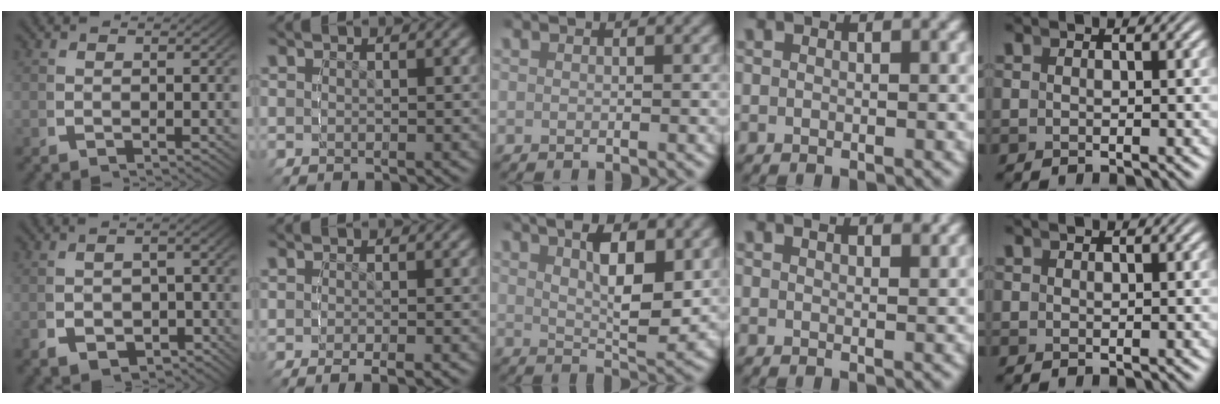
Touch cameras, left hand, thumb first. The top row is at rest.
{"thumb": {"total": 4.7, "force": [-2.1, 3.1, 2.8], "torque": [-0.045, -0.018, -0.025]}, "index": {"total": 1.2, "force": [-0.8, -0.3, 1.0], "torque": [-0.020, -0.001, -0.013]}, "middle": {"total": 6.6, "force": [3.0, 2.6, 5.3], "torque": [-0.077, -0.008, 0.052]}, "ring": {"total": 1.4, "force": [1.2, -0.2, 0.6], "torque": [-0.004, -0.006, 0.024]}, "little": {"total": 0.6, "force": [0.4, -0.3, -0.1], "torque": [0.011, -0.002, 0.012]}}